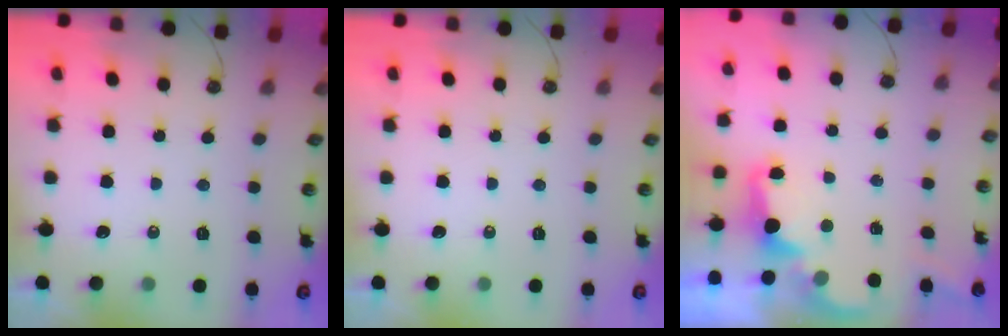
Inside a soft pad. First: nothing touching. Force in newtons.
{"total": 0.0}
{"total": 2.5, "press": 2.4, "slide": 0.6}